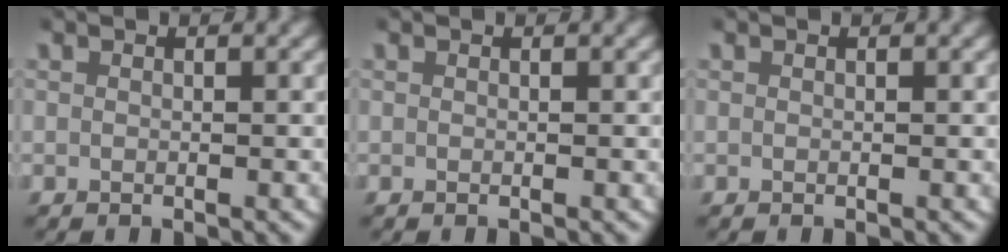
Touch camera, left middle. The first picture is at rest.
{"total": 0.0}
{"total": 0.0}